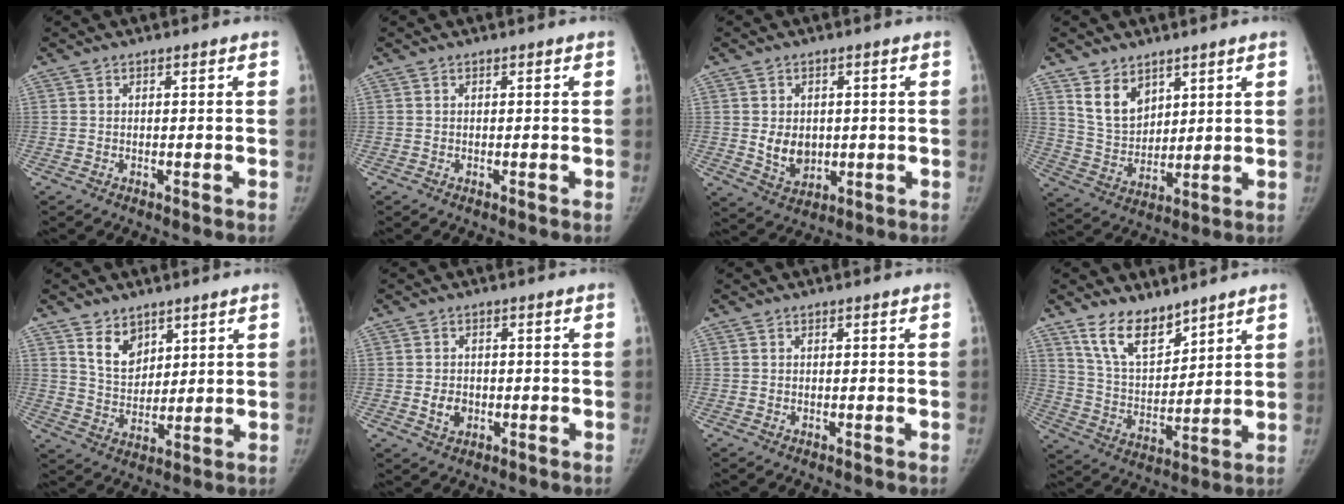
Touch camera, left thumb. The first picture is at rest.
{"total": 0.0}
{"total": 6.2, "force": [0.1, 4.8, 3.9], "torque": [-0.040, -0.010, 0.014]}
{"total": 9.1, "force": [5.3, 5.9, 4.4], "torque": [-0.054, -0.037, 0.114]}
{"total": 7.5, "force": [4.5, 4.8, 3.5], "torque": [-0.033, -0.037, 0.090]}
{"total": 3.6, "force": [-0.7, 2.9, 2.0], "torque": [-0.022, 0.002, -0.008]}
{"total": 0.0}
{"total": 11.2, "force": [8.3, 5.1, 5.4], "torque": [-0.069, -0.058, 0.167]}